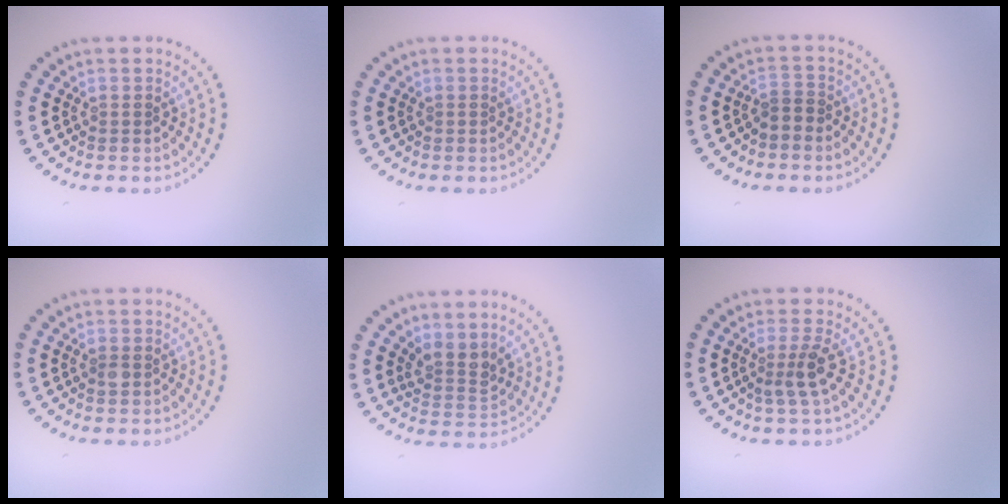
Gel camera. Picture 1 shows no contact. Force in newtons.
{"total": 0.0}
{"total": 1.0, "press": 0.7, "slide": 0.7}
{"total": 0.9, "press": 0.9, "slide": 0.1}
{"total": 2.6, "press": 1.9, "slide": 1.7}
{"total": 2.4, "press": 1.8, "slide": 1.6}